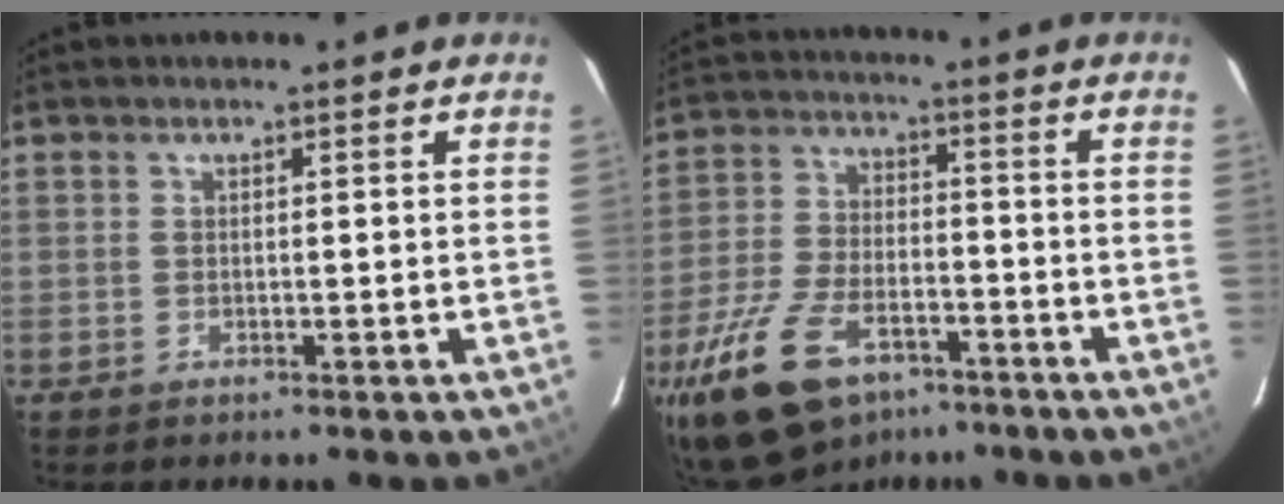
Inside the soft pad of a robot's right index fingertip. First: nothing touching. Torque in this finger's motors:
{"motor_torque": [1.01, -0.99, 0.81, 0.21]}